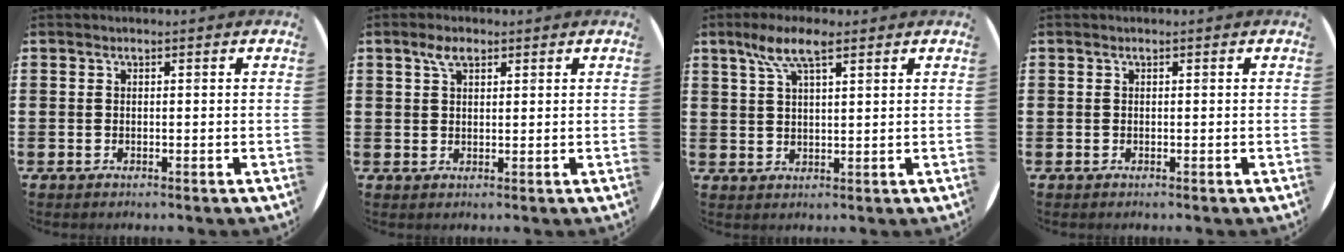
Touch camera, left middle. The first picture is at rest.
{"total": 2.8, "force": [1.9, 1.3, 1.7], "torque": [-0.029, 0.003, 0.032]}
{"total": 6.5, "force": [3.9, 1.9, 4.7], "torque": [-0.102, 0.009, 0.070]}
{"total": 0.0}